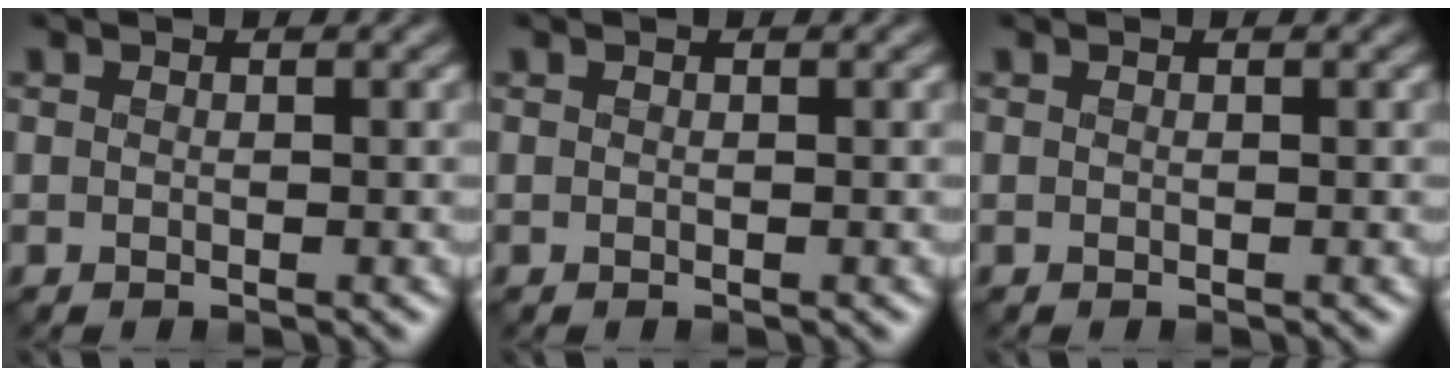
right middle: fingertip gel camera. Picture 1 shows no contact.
{"total": 0.0}
{"total": 0.0}